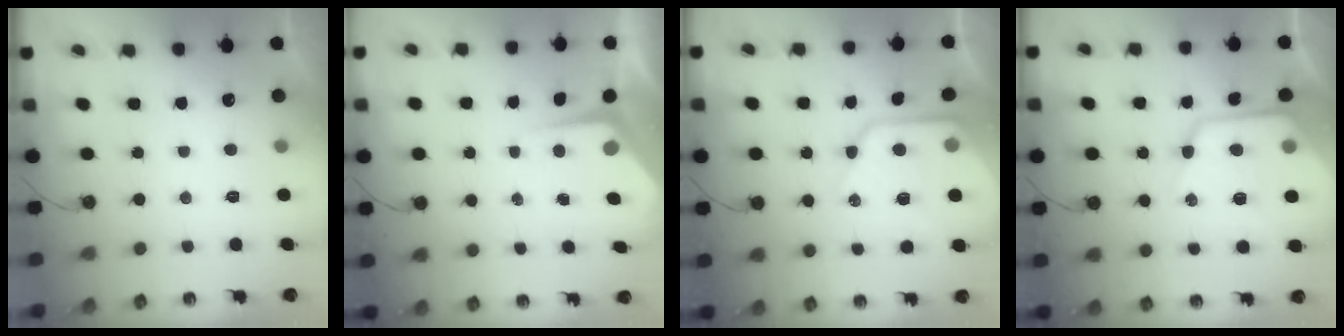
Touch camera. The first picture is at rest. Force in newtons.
{"total": 4.8, "press": 4.8, "slide": 0.5}
{"total": 16.2, "press": 16.1, "slide": 1.5}
{"total": 16.7, "press": 16.6, "slide": 1.5}